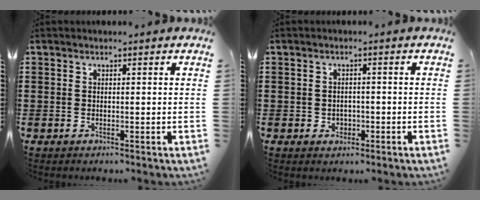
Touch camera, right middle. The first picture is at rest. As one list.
[{"total": 1.4, "force": [-0.4, 1.1, 0.7], "torque": [-0.017, 0.002, -0.010]}]